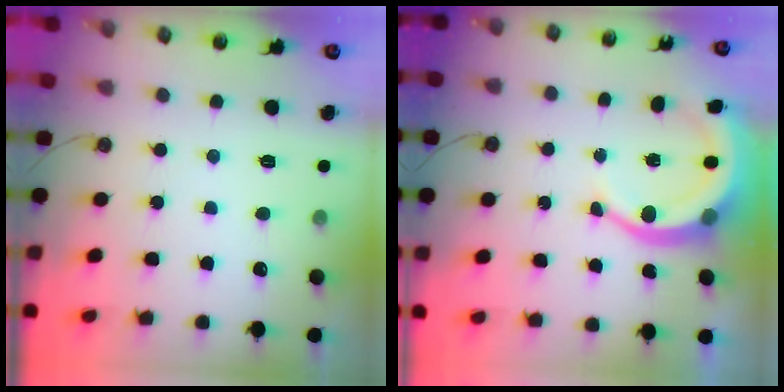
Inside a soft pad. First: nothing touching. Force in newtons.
{"total": 11.1, "press": 10.9, "slide": 2.0}